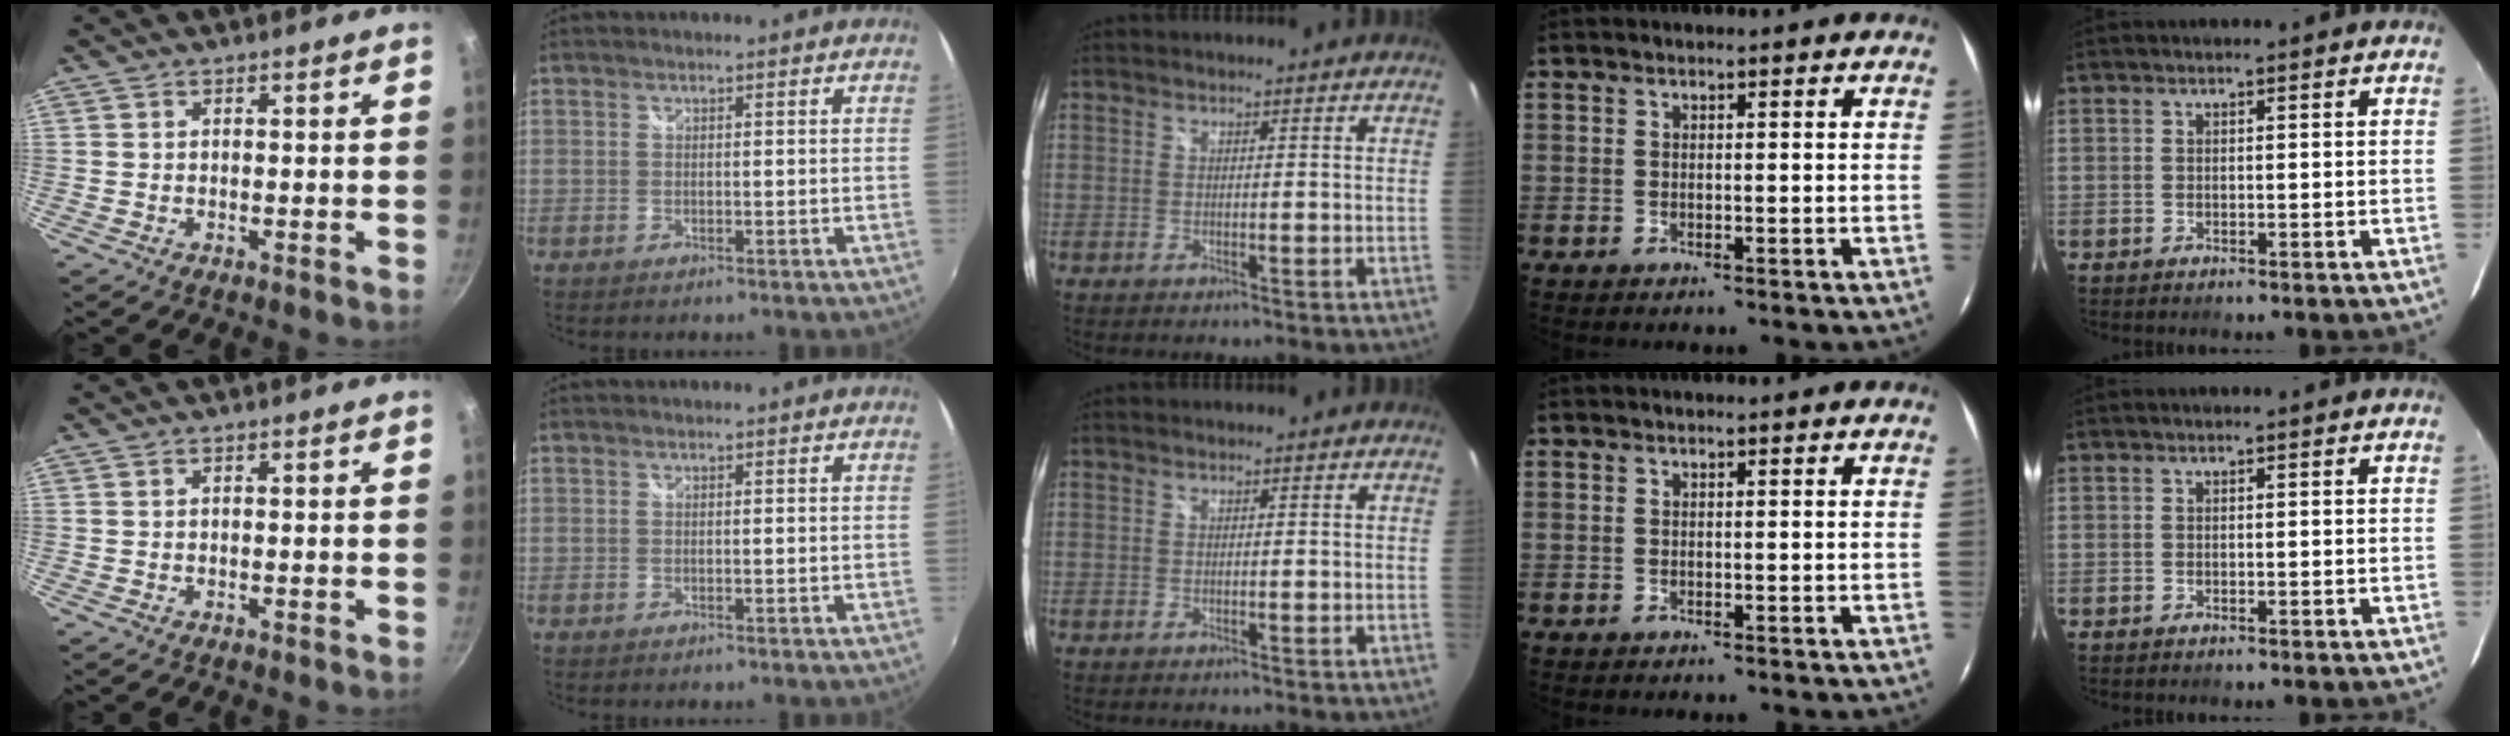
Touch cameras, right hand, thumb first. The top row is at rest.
{}